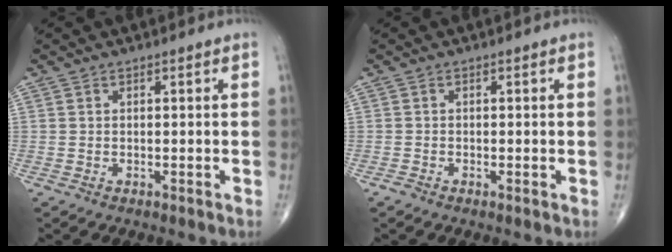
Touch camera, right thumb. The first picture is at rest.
{"total": 0.8, "force": [-0.5, 0.3, 0.5], "torque": [-0.009, -0.002, -0.014]}